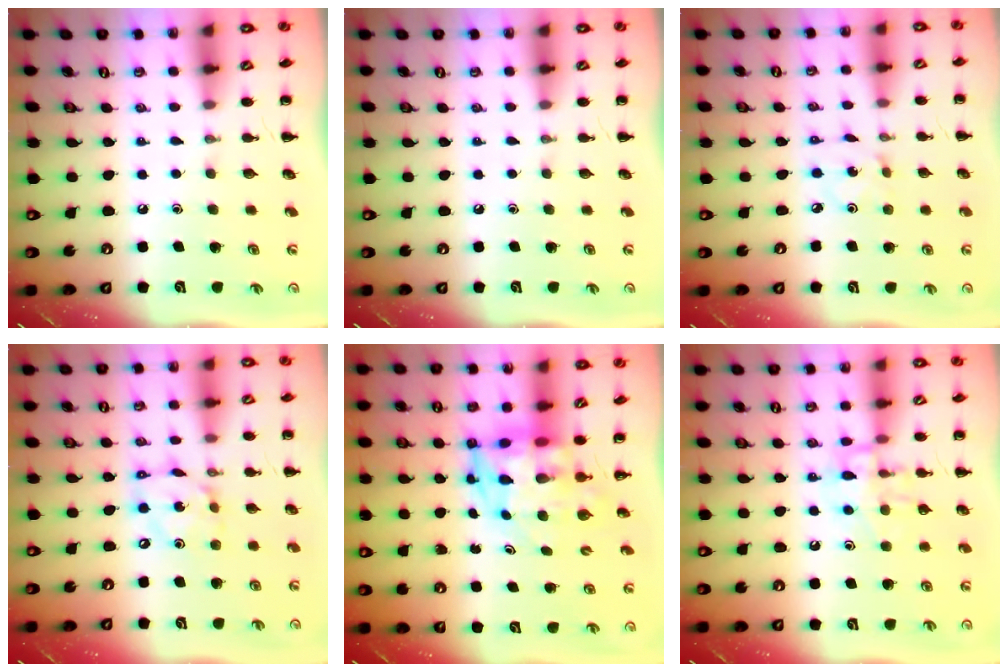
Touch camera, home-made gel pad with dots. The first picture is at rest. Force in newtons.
{"total": 0.0}
{"total": 0.8, "press": 0.8, "slide": 0.2}
{"total": 7.5, "press": 7.4, "slide": 1.5}
{"total": 6.2, "press": 5.8, "slide": 2.1}
{"total": 12.0, "press": 11.9, "slide": 0.9}